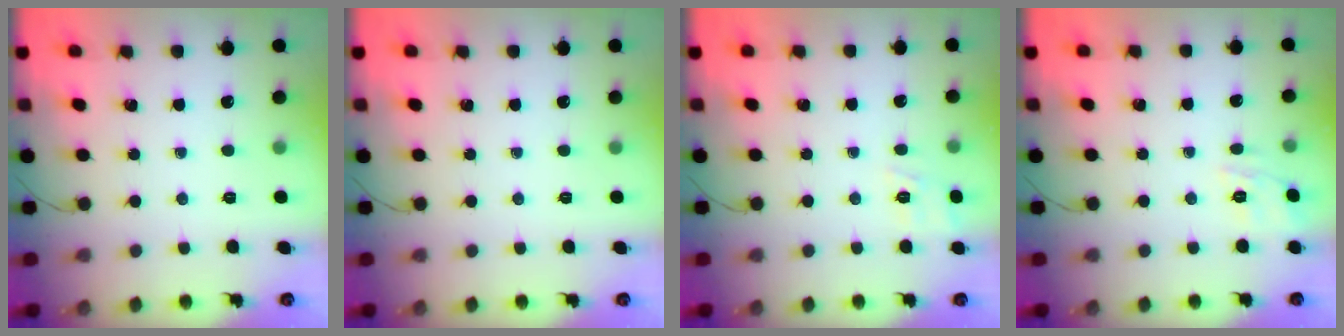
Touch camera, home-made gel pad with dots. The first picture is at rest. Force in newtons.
{"total": 0.0}
{"total": 3.6, "press": 3.2, "slide": 1.7}
{"total": 3.7, "press": 3.5, "slide": 1.4}